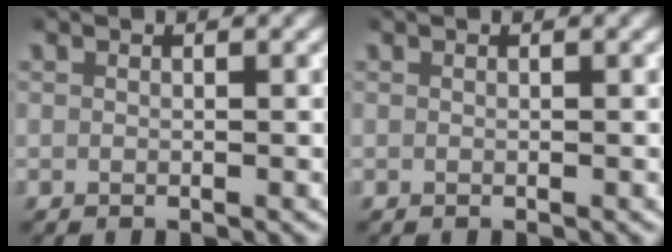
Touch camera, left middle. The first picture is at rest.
{"total": 0.0}